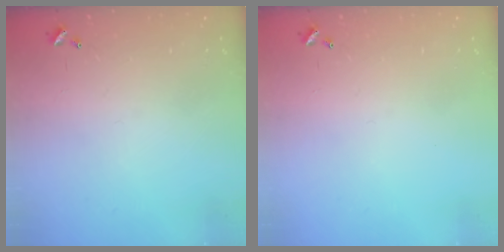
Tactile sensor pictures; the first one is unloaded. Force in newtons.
{"total": 0.0}